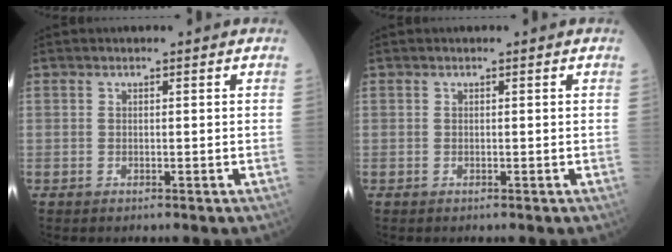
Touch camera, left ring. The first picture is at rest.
{"total": 0.0}